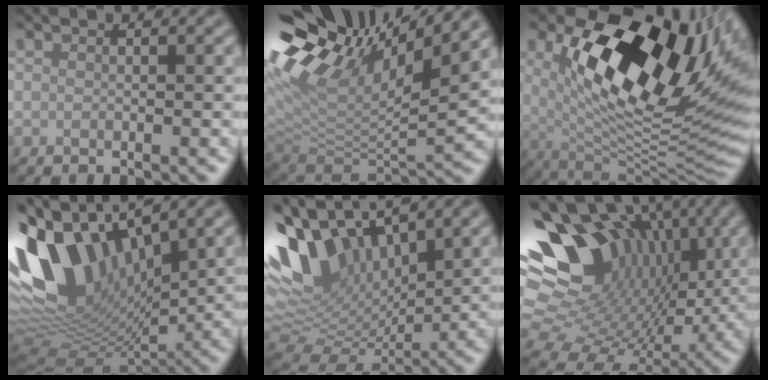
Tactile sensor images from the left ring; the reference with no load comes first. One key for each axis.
{"total": 14.7, "fx": 7.3, "fy": 6.1, "fz": 11.2, "tx": -0.224, "ty": 0.028, "tz": 0.140}
{"total": 17.6, "fx": 5.5, "fy": 8.3, "fz": 14.5, "tx": -0.219, "ty": -0.009, "tz": 0.091}
{"total": 12.2, "fx": 3.8, "fy": 7.5, "fz": 8.8, "tx": -0.199, "ty": 0.011, "tz": 0.069}
{"total": 11.3, "fx": 5.0, "fy": 6.4, "fz": 7.9, "tx": -0.172, "ty": 0.012, "tz": 0.090}
{"total": 15.5, "fx": 4.0, "fy": 11.0, "fz": 10.2, "tx": -0.182, "ty": 0.004, "tz": 0.090}